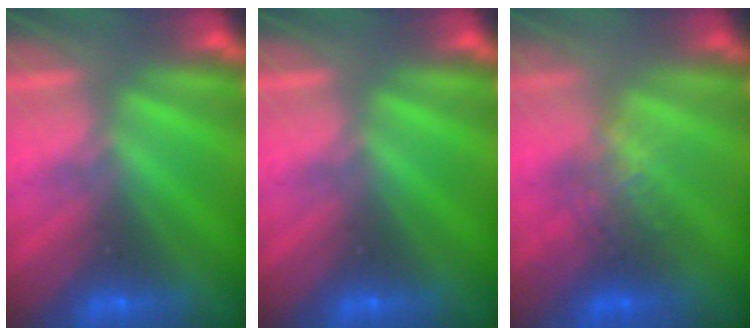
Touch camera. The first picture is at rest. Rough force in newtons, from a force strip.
{"total": 0.0}
{"total": 2.6}